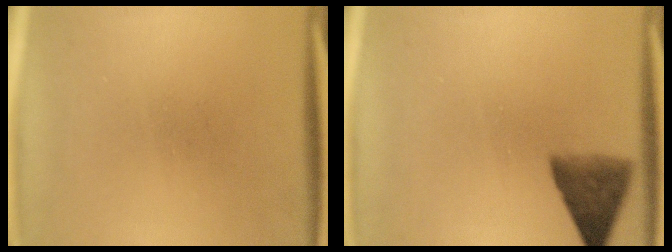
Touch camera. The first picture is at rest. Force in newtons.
{"total": 5.8}